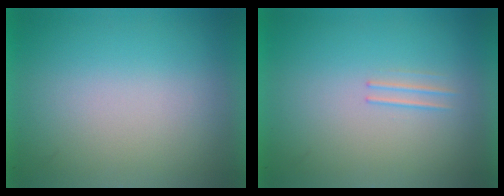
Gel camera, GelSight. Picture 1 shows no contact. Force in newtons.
{"total": 1.1}